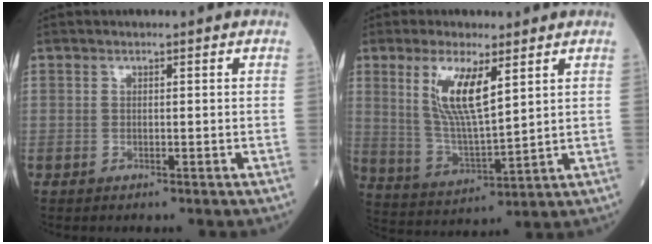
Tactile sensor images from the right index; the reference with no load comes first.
{"total": 10.0, "force": [4.2, 2.0, 8.8], "torque": [-0.182, -0.009, 0.088]}